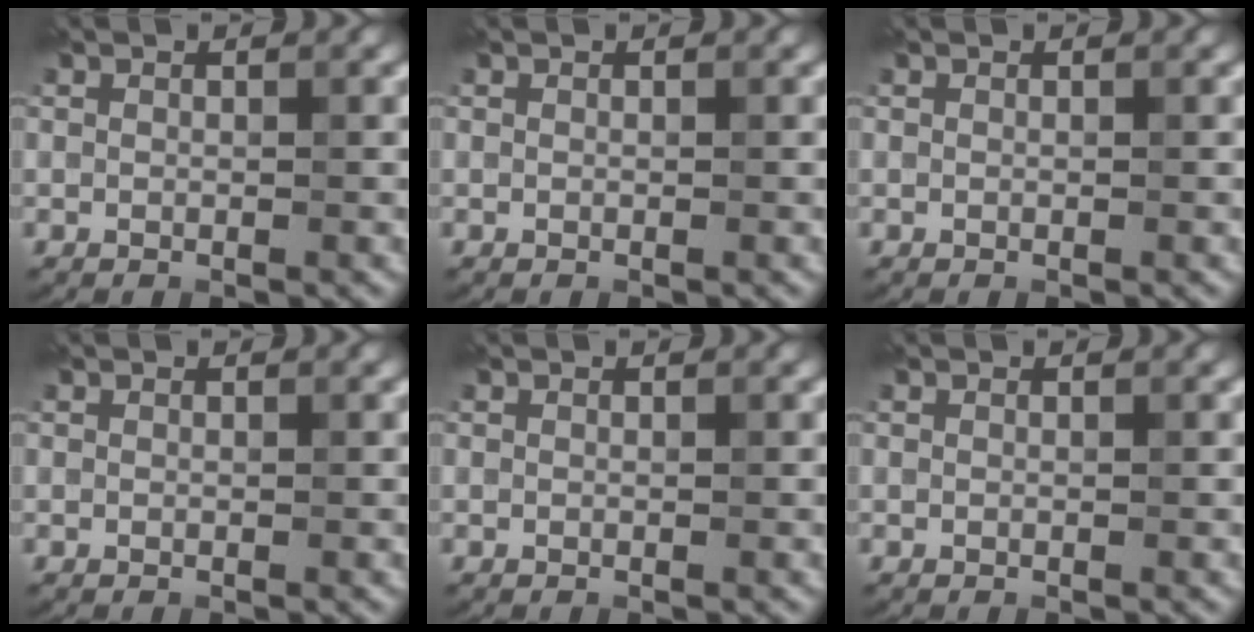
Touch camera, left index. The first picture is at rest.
{"total": 0.0}
{"total": 0.0}
{"total": 0.0}
{"total": 0.0}
{"total": 0.0}